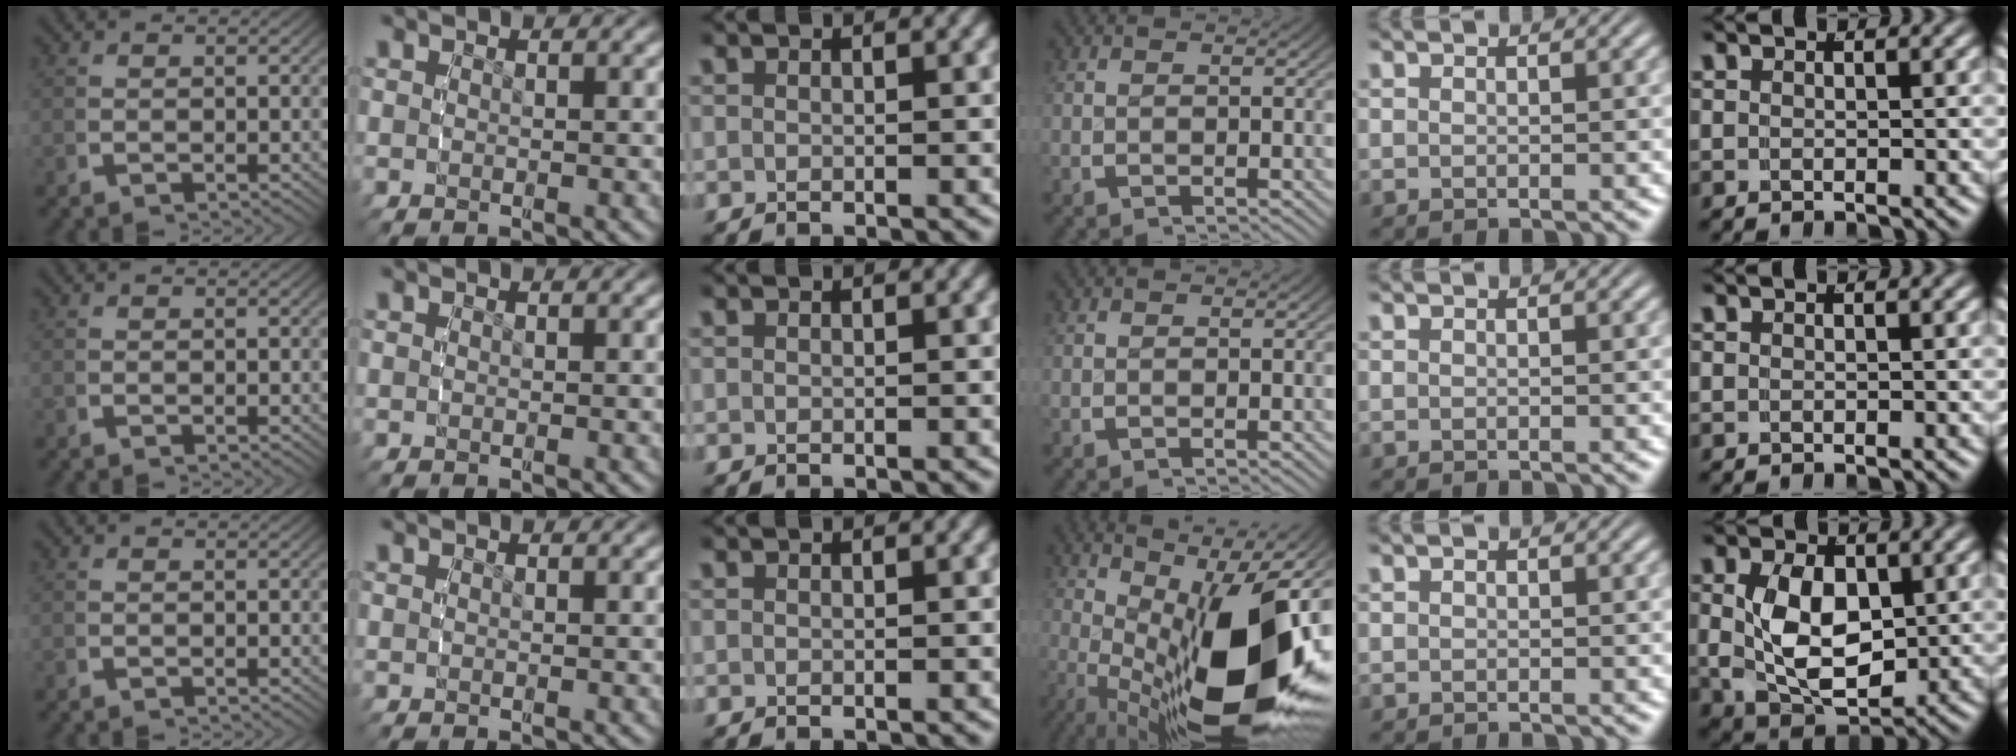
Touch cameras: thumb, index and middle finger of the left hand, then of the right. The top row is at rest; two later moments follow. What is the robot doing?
{"motion": "grasp_and_lifting", "object": "bottle cap"}